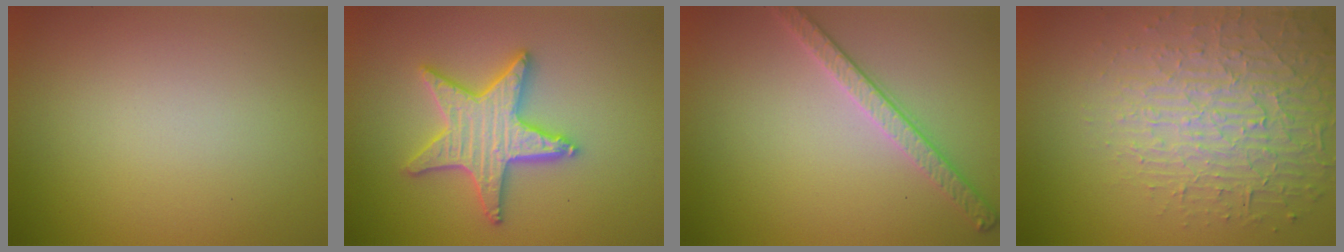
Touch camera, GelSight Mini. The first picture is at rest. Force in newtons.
{"total": 5.2, "press": 5.1, "slide": 0.9}
{"total": 2.8, "press": 2.7, "slide": 0.8}
{"total": 5.5, "press": 4.5, "slide": 3.2}